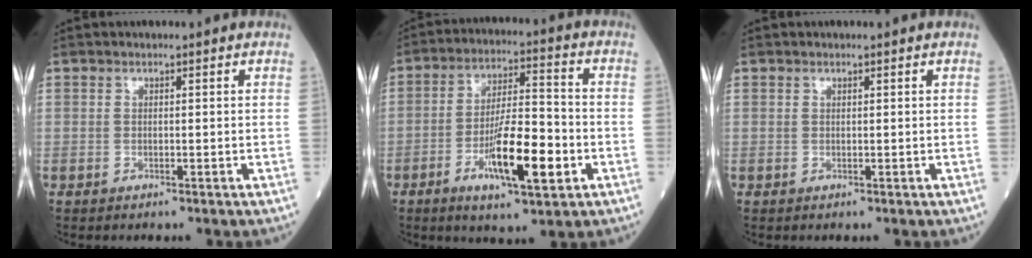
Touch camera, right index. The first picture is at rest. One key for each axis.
{"total": 12.6, "fx": -4.3, "fy": 2.4, "fz": 11.6, "tx": -0.206, "ty": -0.007, "tz": -0.071}
{"total": 0.0}